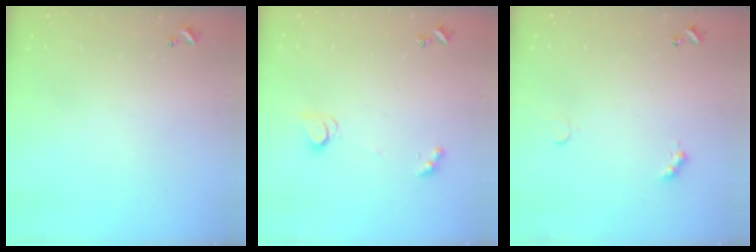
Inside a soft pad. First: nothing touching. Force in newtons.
{"total": 2.5, "press": 2.4, "slide": 0.3}
{"total": 2.4, "press": 2.3, "slide": 0.5}